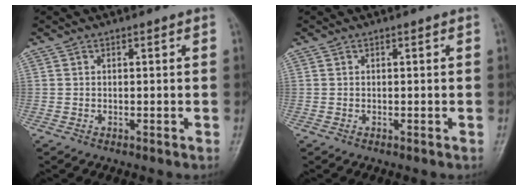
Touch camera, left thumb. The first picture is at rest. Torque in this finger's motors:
{"motor_torque": [0.00, 0.00, 0.01, 0.00, 0.00]}